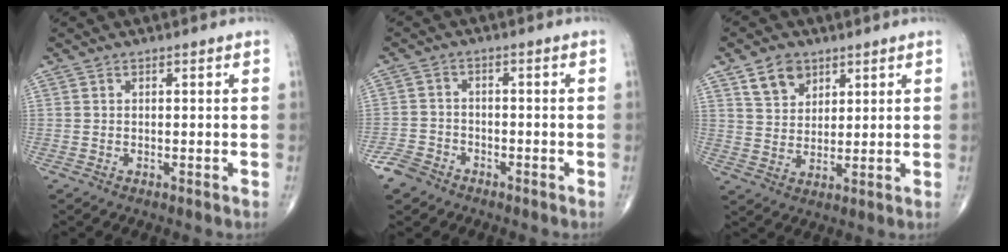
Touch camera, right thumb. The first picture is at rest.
{"total": 4.6, "force": [-3.4, 2.9, 1.0], "torque": [-0.013, 0.013, -0.069]}
{"total": 6.8, "force": [3.9, 4.8, 2.8], "torque": [-0.028, -0.023, 0.075]}